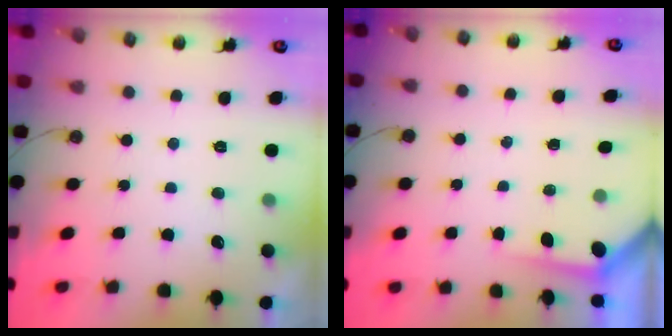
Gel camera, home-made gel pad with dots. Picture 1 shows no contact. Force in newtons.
{"total": 3.6, "press": 3.6, "slide": 0.3}